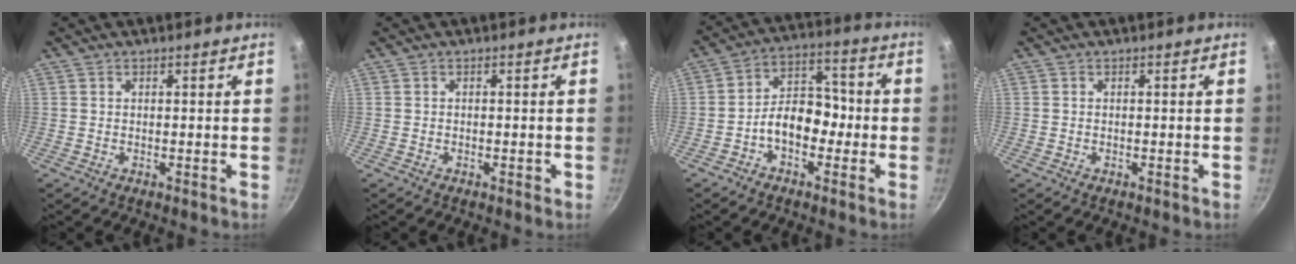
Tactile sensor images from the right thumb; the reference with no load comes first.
{"total": 0.8, "force": [-0.4, 0.5, 0.5], "torque": [-0.007, 0.004, -0.005]}
{"total": 9.3, "force": [-2.8, 6.3, 6.3], "torque": [-0.056, 0.050, -0.058]}
{"total": 0.0}